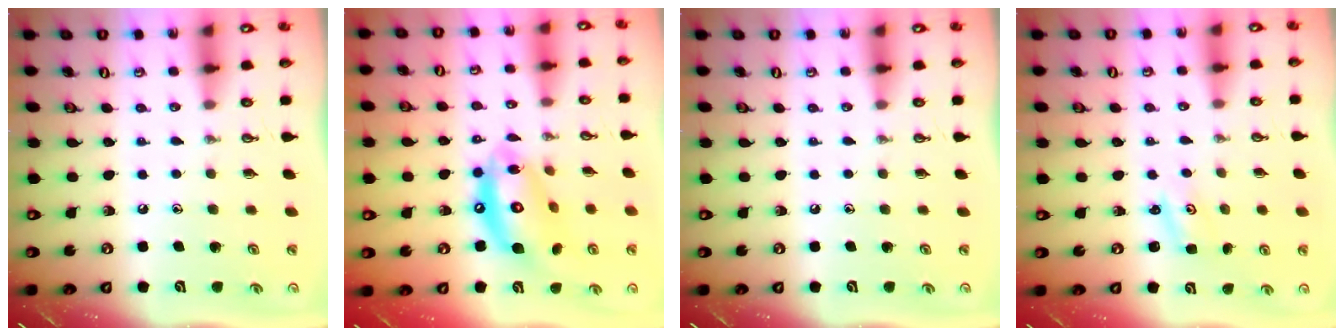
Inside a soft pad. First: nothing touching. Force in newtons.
{"total": 15.6, "press": 15.5, "slide": 1.3}
{"total": 0.0}
{"total": 2.0, "press": 2.0, "slide": 0.2}